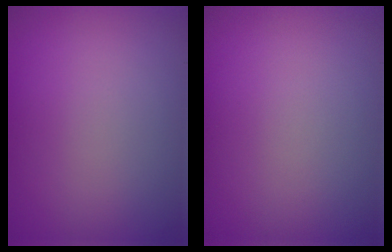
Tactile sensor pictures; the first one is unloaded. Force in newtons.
{"total": 0.0}